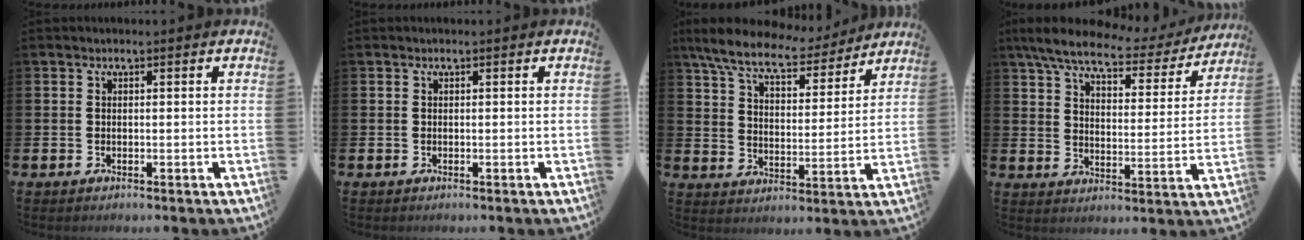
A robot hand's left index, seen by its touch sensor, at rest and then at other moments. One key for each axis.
{"total": 0.0}
{"total": 8.9, "fx": 8.0, "fy": 1.9, "fz": 3.3, "tx": -0.091, "ty": -0.049, "tz": 0.138}
{"total": 7.9, "fx": 6.6, "fy": 1.9, "fz": 3.9, "tx": -0.095, "ty": -0.037, "tz": 0.109}